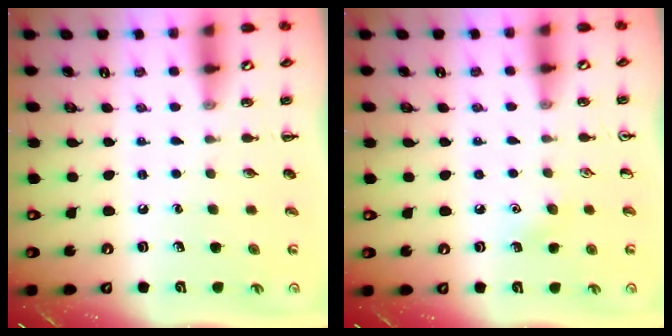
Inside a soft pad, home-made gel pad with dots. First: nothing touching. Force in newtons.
{"total": 4.0, "press": 3.9, "slide": 1.1}